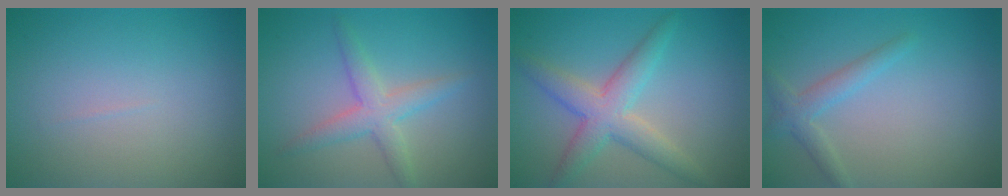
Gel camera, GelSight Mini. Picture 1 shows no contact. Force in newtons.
{"total": 3.2, "press": 3.2, "slide": 0.1}
{"total": 4.6, "press": 4.6, "slide": 0.2}
{"total": 2.1, "press": 2.1, "slide": 0.1}